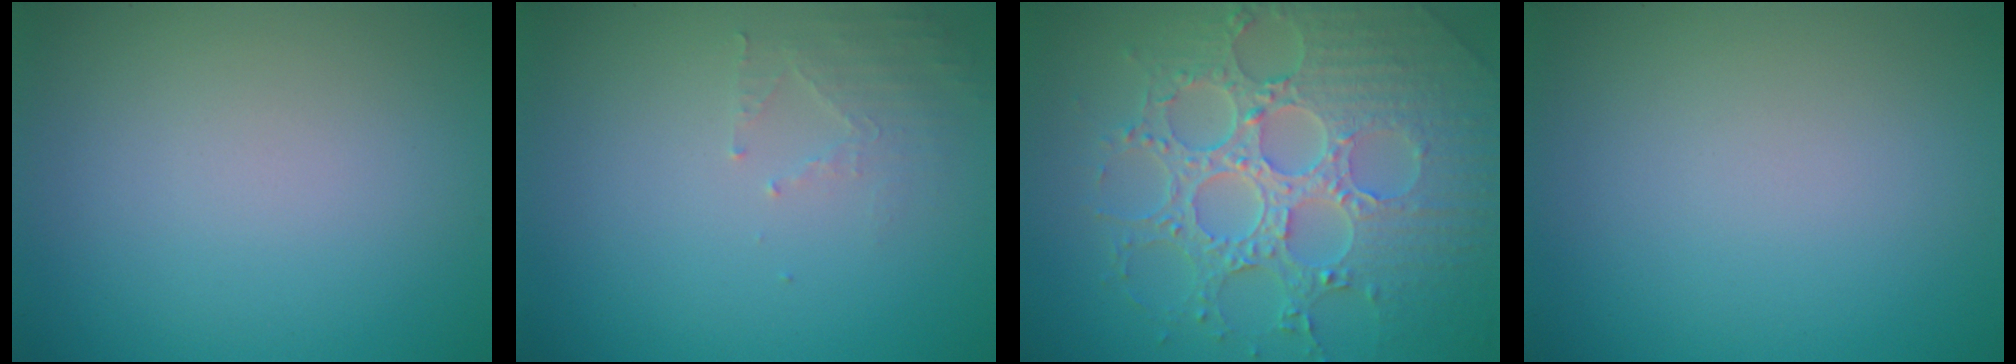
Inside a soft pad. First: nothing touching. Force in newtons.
{"total": 1.7, "press": 1.7, "slide": 0.3}
{"total": 8.2, "press": 6.0, "slide": 5.5}
{"total": 0.0}